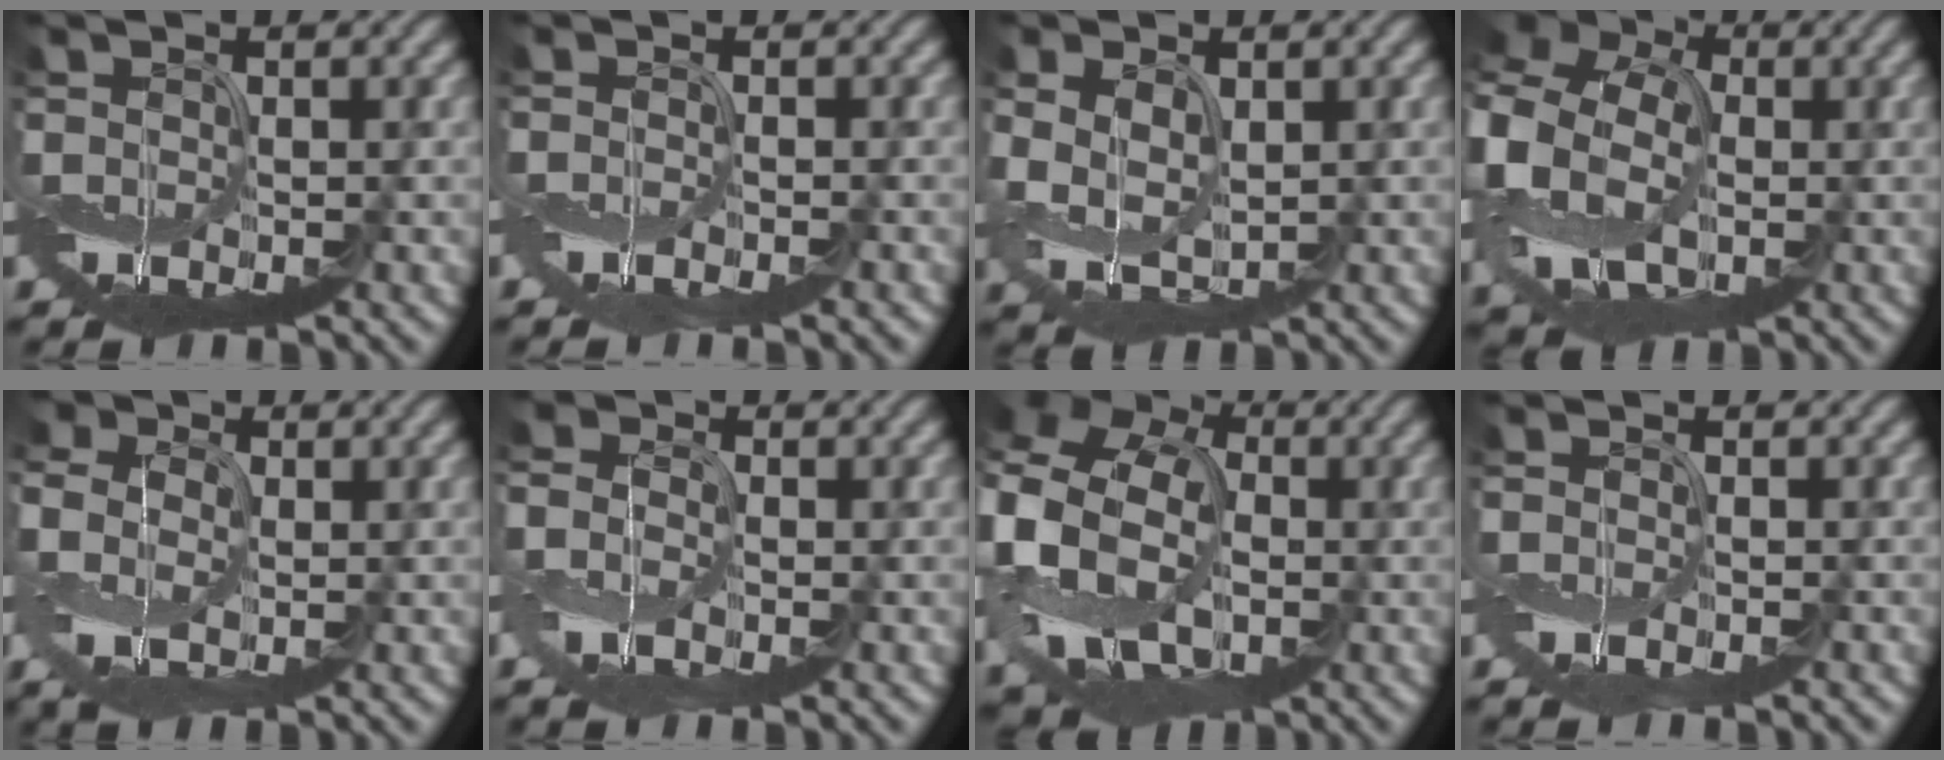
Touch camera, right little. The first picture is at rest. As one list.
[{"total": 1.4, "force": [-1.2, 0.1, 0.6], "torque": [-0.013, -0.004, -0.025]}, {"total": 3.4, "force": [0.7, 2.4, 2.3], "torque": [-0.059, 0.002, 0.020]}, {"total": 13.7, "force": [0.5, 10.6, 8.7], "torque": [-0.191, -0.001, -0.021]}, {"total": 7.5, "force": [0.2, 6.0, 4.5], "torque": [-0.131, 0.007, -0.006]}, {"total": 3.7, "force": [-0.9, 2.7, 2.3], "torque": [-0.067, -0.003, -0.018]}, {"total": 18.0, "force": [0.7, 14.7, 10.3], "torque": [-0.242, 0.001, -0.023]}, {"total": 1.3, "force": [-1.1, 0.3, 0.7], "torque": [-0.010, -0.004, -0.020]}]